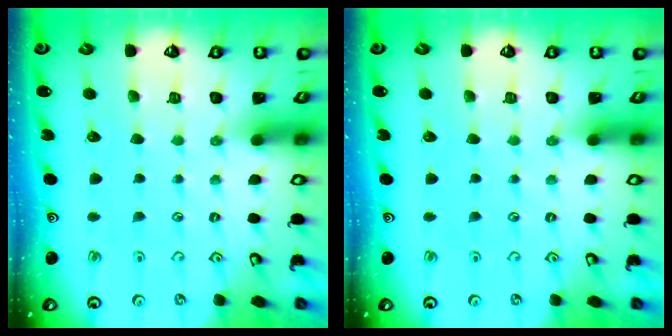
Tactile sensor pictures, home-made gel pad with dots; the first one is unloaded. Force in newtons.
{"total": 0.0}